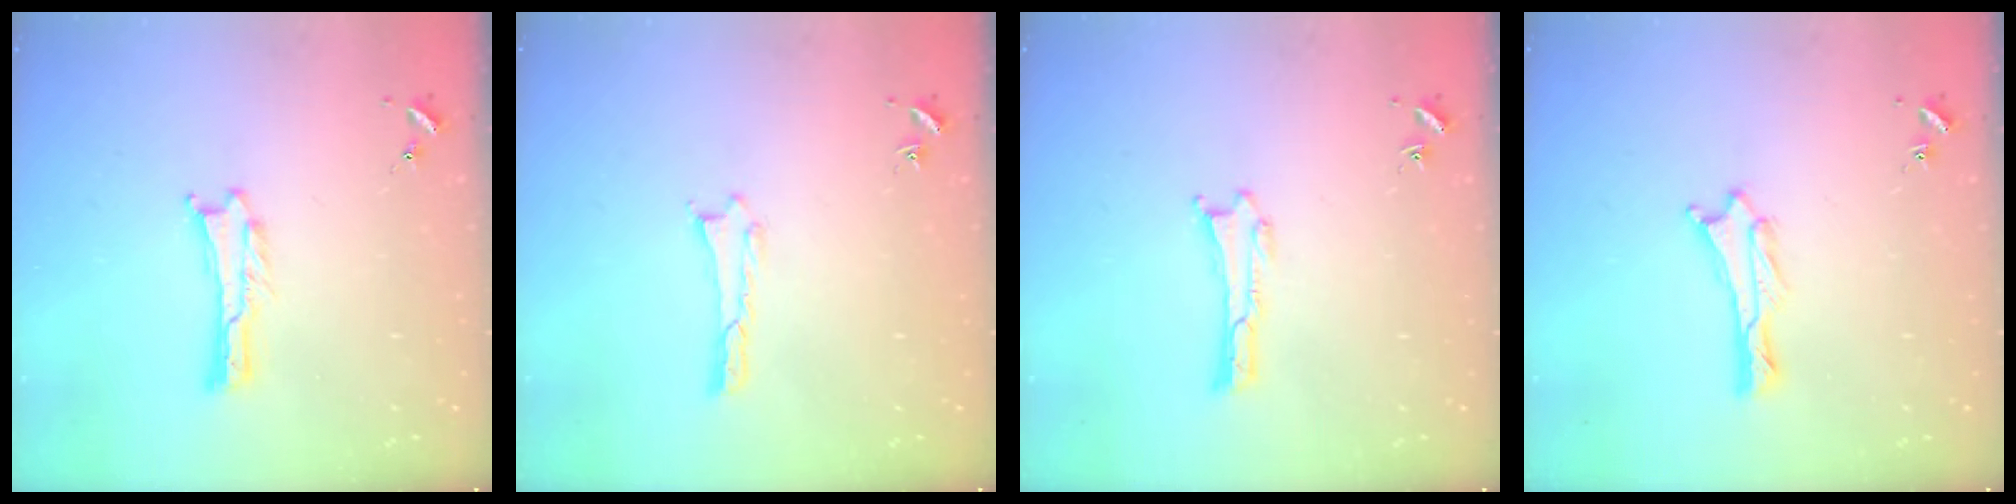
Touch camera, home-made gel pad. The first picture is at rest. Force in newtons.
{"total": 0.0}
{"total": 0.0}
{"total": 1.0, "press": 0.9, "slide": 0.1}